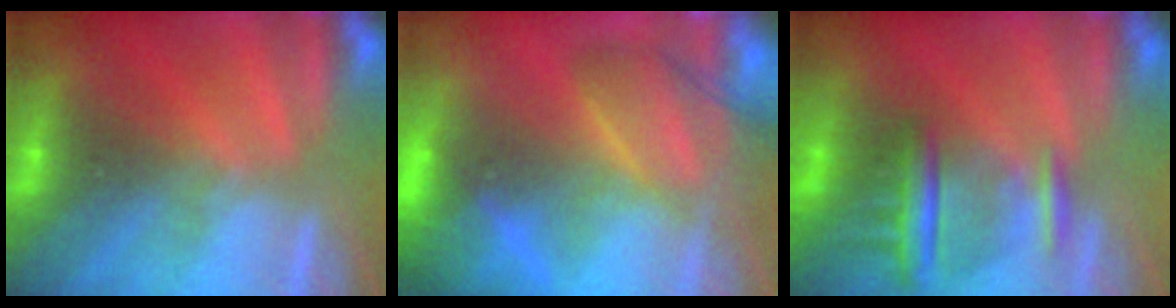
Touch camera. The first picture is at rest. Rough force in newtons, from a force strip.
{"total": 5.9}
{"total": 8.6}